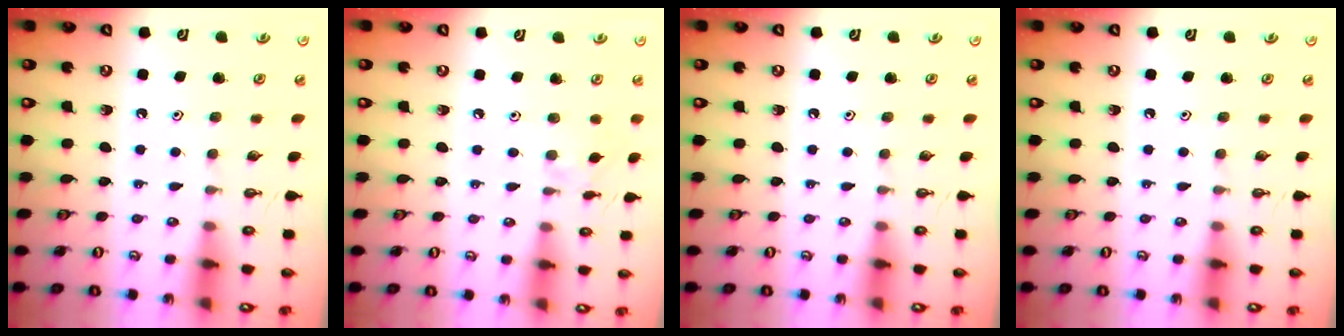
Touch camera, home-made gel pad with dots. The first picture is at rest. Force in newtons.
{"total": 1.9, "press": 1.8, "slide": 0.6}
{"total": 0.0}
{"total": 0.0}